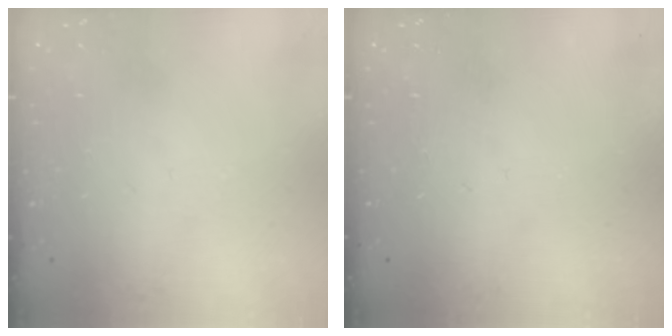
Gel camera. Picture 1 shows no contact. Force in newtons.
{"total": 0.0}